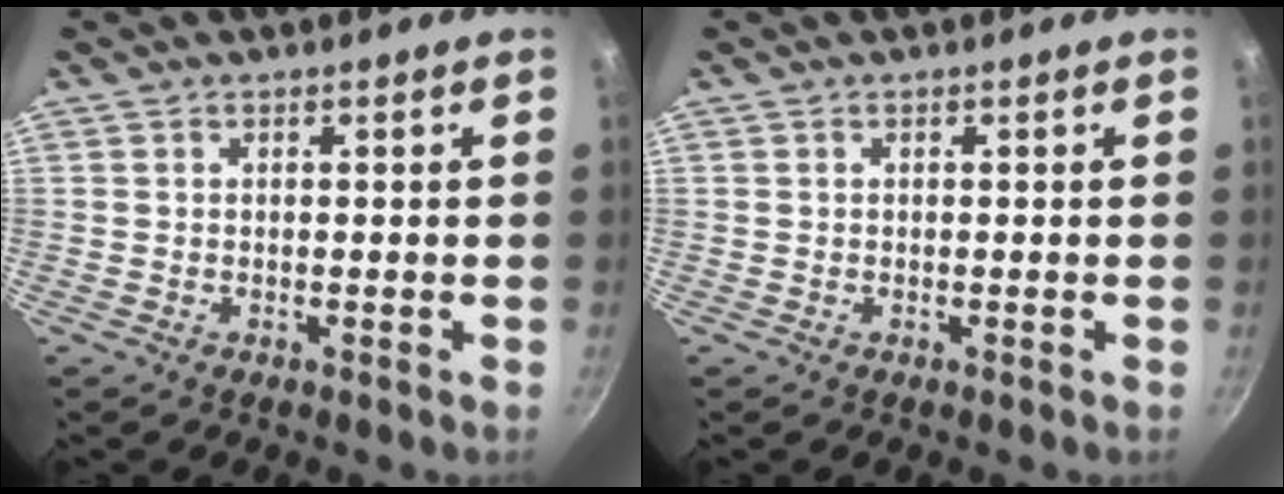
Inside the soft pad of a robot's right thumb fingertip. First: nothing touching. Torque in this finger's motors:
{"motor_torque": [0.02, 0.18, 0.13, 0.04, 0.01]}